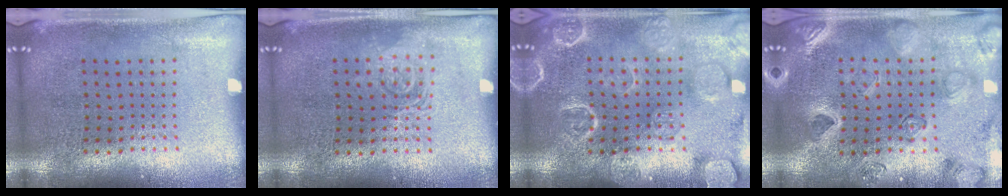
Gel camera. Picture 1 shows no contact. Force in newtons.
{"total": 1.2, "press": 1.2, "slide": 0.2}
{"total": 5.0, "press": 5.0, "slide": 0.8}
{"total": 2.5, "press": 2.5, "slide": 0.5}